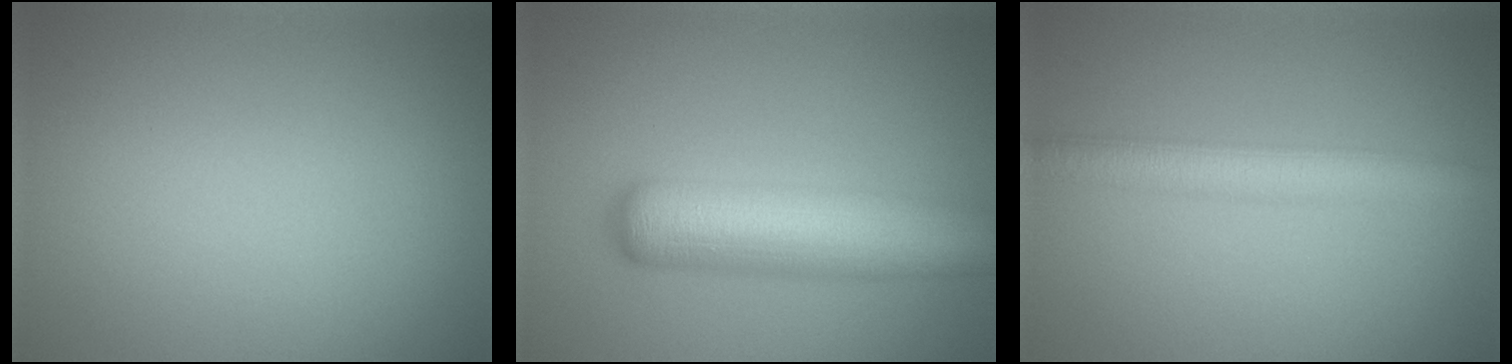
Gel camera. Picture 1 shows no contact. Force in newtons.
{"total": 8.7, "press": 8.7, "slide": 0.2}
{"total": 4.1, "press": 4.1, "slide": 0.1}